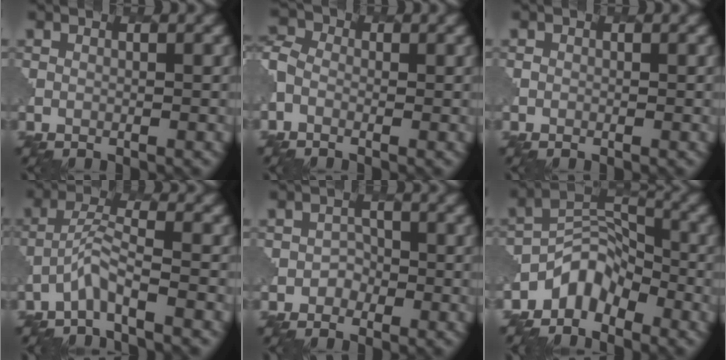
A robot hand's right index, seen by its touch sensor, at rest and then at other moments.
{"total": 2.4, "force": [-0.9, 1.8, 1.3], "torque": [-0.030, 0.002, -0.028]}
{"total": 0.0}
{"total": 2.5, "force": [-1.7, 0.0, 1.7], "torque": [-0.037, 0.009, -0.041]}
{"total": 1.2, "force": [-0.4, 1.1, 0.2], "torque": [0.008, 0.006, -0.010]}
{"total": 4.1, "force": [-3.1, 2.2, 1.4], "torque": [-0.012, 0.005, -0.069]}